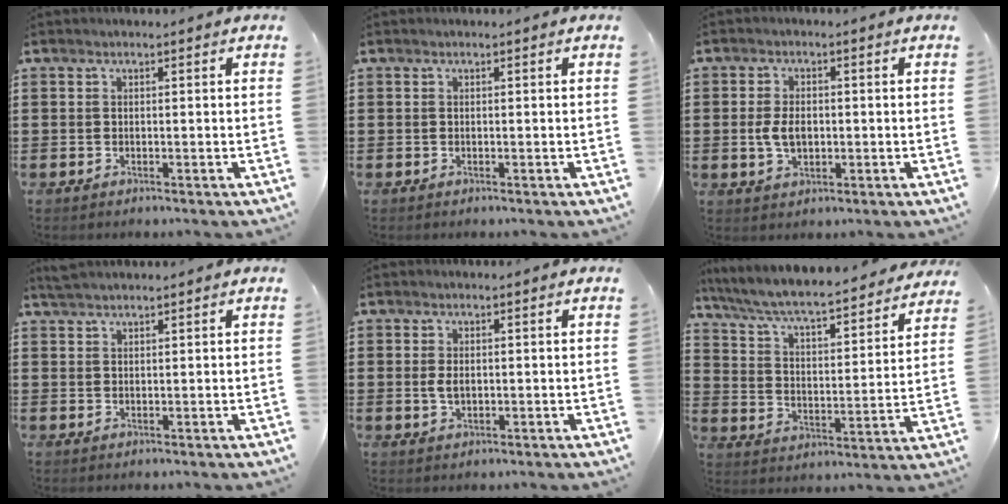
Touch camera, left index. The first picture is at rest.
{"total": 0.0}
{"total": 4.4, "force": [-0.2, 2.6, 3.5], "torque": [-0.083, 0.001, -0.008]}
{"total": 1.8, "force": [1.8, 0.1, 0.4], "torque": [-0.011, 0.002, 0.035]}
{"total": 2.3, "force": [0.2, 1.3, 1.9], "torque": [-0.047, 0.002, 0.000]}
{"total": 5.7, "force": [5.3, 0.0, 2.2], "torque": [-0.067, -0.050, 0.082]}